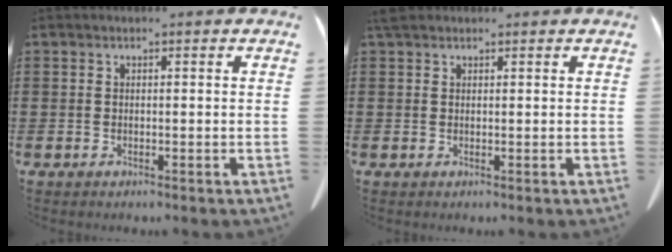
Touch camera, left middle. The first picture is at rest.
{"total": 1.7, "force": [1.4, 0.8, 0.6], "torque": [-0.018, 0.003, 0.028]}